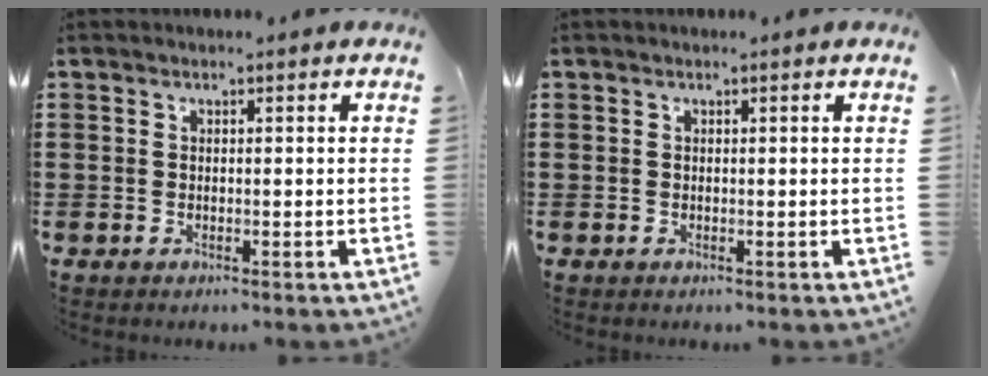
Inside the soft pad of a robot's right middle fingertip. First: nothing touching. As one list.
[{"total": 0.0}]